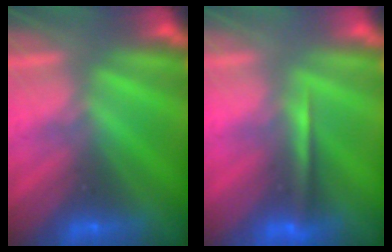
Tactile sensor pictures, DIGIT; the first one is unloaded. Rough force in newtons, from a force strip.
{"total": 1.3}